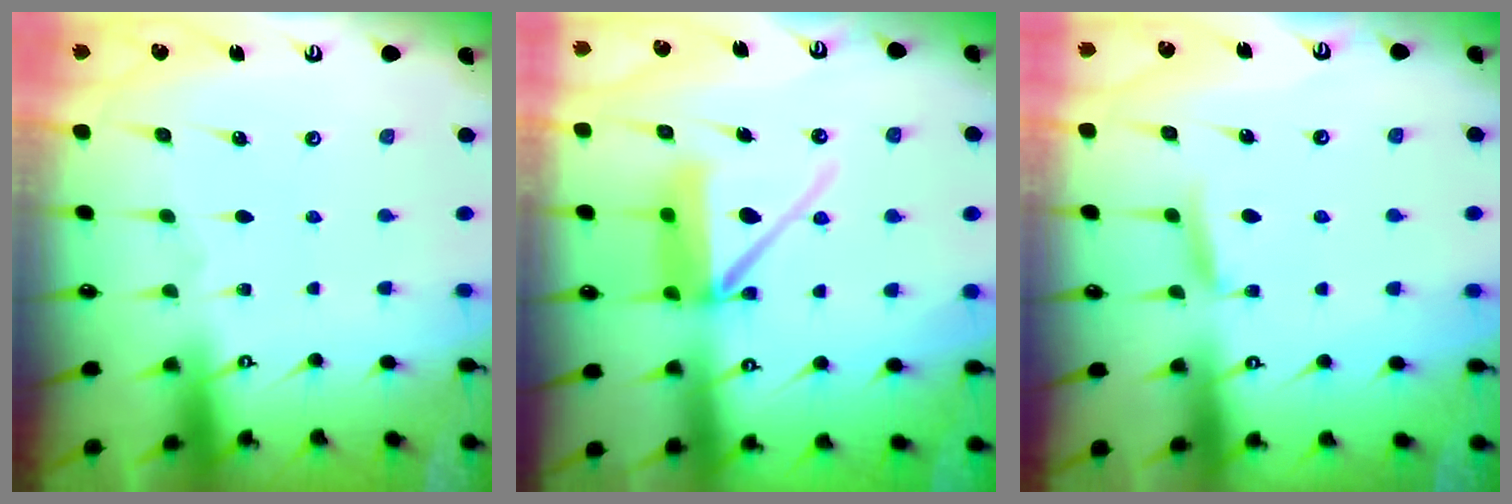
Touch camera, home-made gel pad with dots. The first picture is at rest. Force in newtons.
{"total": 13.4, "press": 13.3, "slide": 1.6}
{"total": 5.7, "press": 5.6, "slide": 0.8}